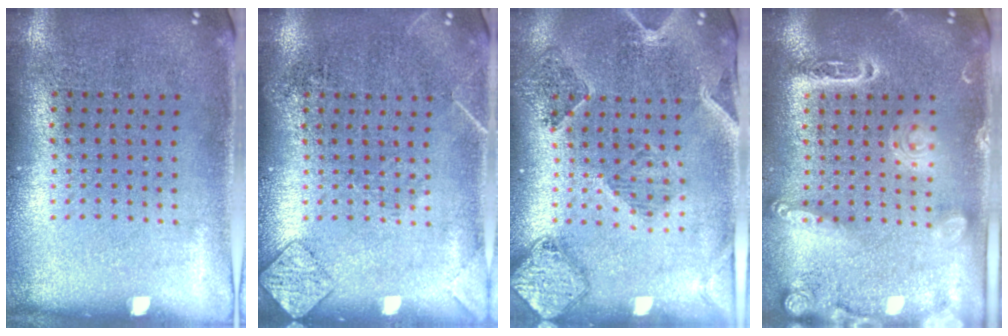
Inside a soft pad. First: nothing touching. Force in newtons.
{"total": 1.6, "press": 1.6, "slide": 0.2}
{"total": 0.9, "press": 0.9, "slide": 0.3}
{"total": 2.0, "press": 1.9, "slide": 0.6}